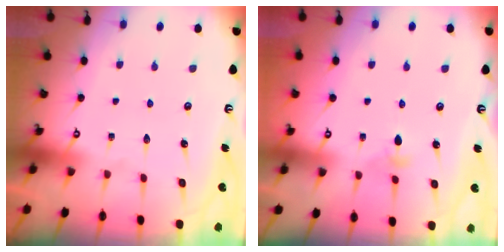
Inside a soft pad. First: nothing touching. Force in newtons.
{"total": 2.8, "press": 2.7, "slide": 0.8}